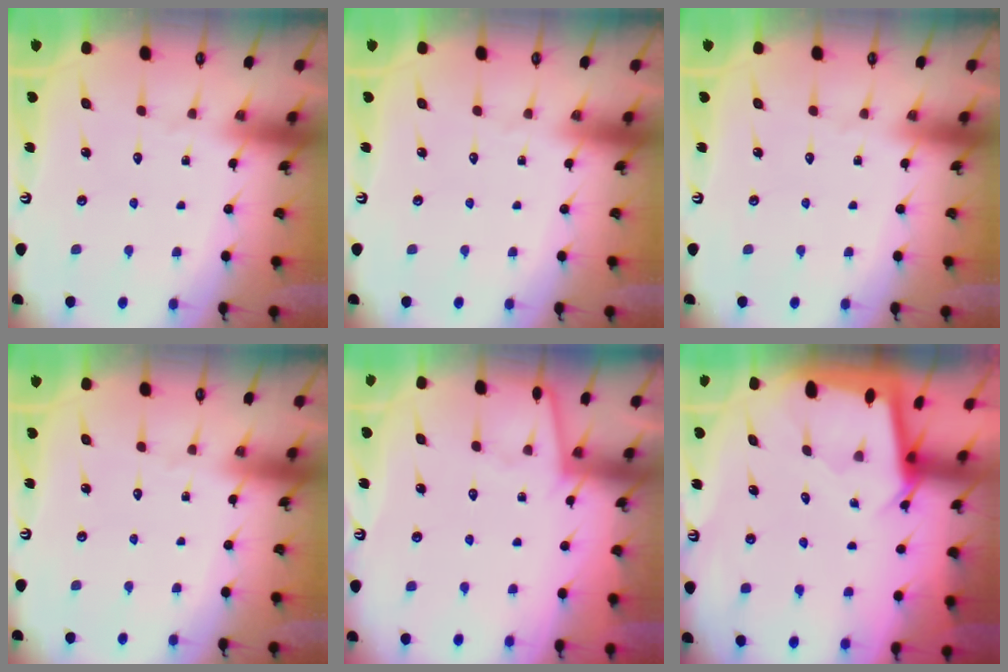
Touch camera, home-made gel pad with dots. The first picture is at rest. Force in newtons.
{"total": 0.0}
{"total": 0.0}
{"total": 0.0}
{"total": 2.7, "press": 2.7, "slide": 0.4}
{"total": 2.3, "press": 2.3, "slide": 0.1}